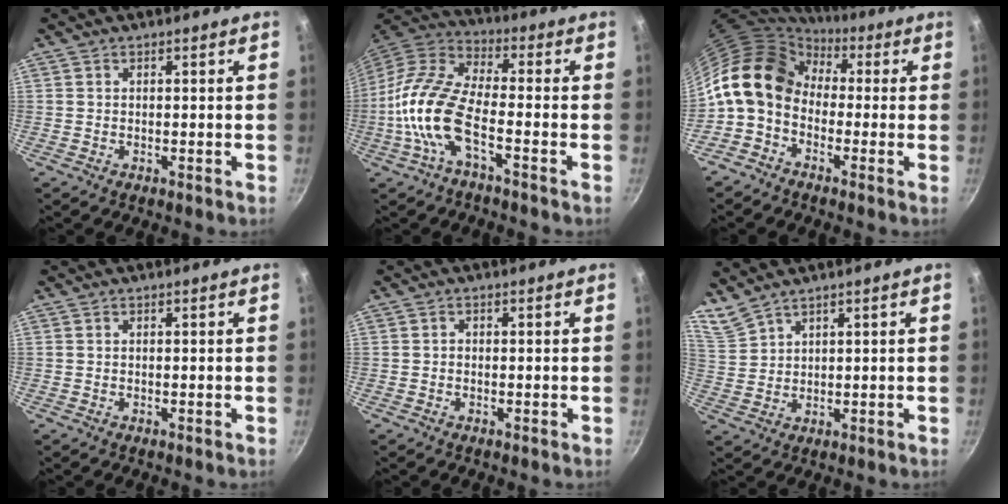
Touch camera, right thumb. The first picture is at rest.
{"total": 14.1, "force": [-4.4, 5.6, 12.2], "torque": [-0.250, 0.037, -0.105]}
{"total": 13.2, "force": [0.4, 10.0, 8.5], "torque": [-0.125, 0.035, -0.018]}
{"total": 0.0}
{"total": 0.5, "force": [-0.2, 0.5, 0.2], "torque": [-0.002, 0.002, -0.005]}
{"total": 4.5, "force": [4.2, 0.9, 1.3], "torque": [-0.025, -0.018, 0.095]}